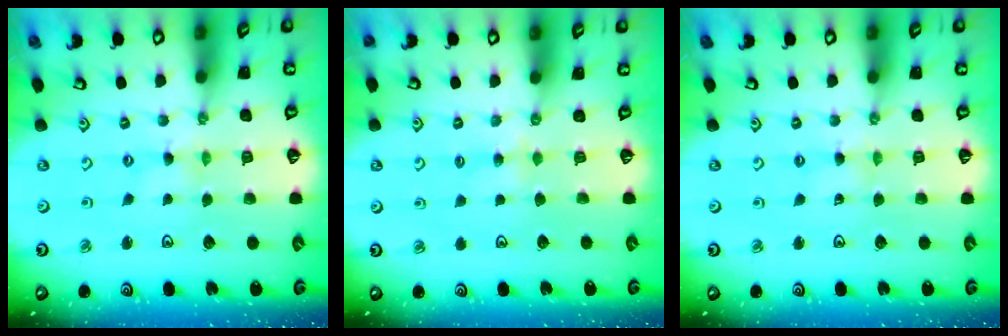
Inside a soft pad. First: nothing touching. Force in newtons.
{"total": 3.6, "press": 3.5, "slide": 0.6}
{"total": 2.0, "press": 2.0, "slide": 0.3}